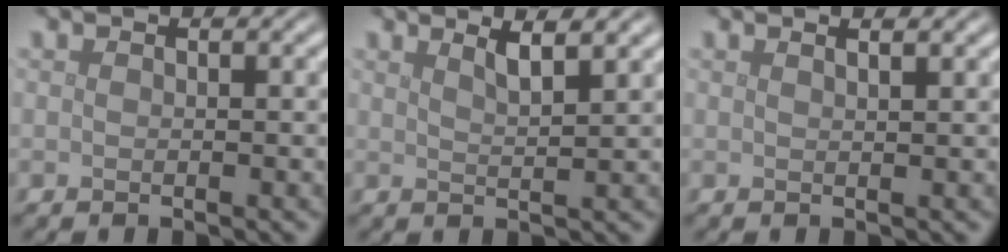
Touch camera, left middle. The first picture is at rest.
{"total": 2.5, "force": [1.7, 0.6, 1.7], "torque": [-0.015, 0.009, 0.020]}
{"total": 2.2, "force": [1.4, 0.9, 1.4], "torque": [-0.001, 0.002, -0.005]}